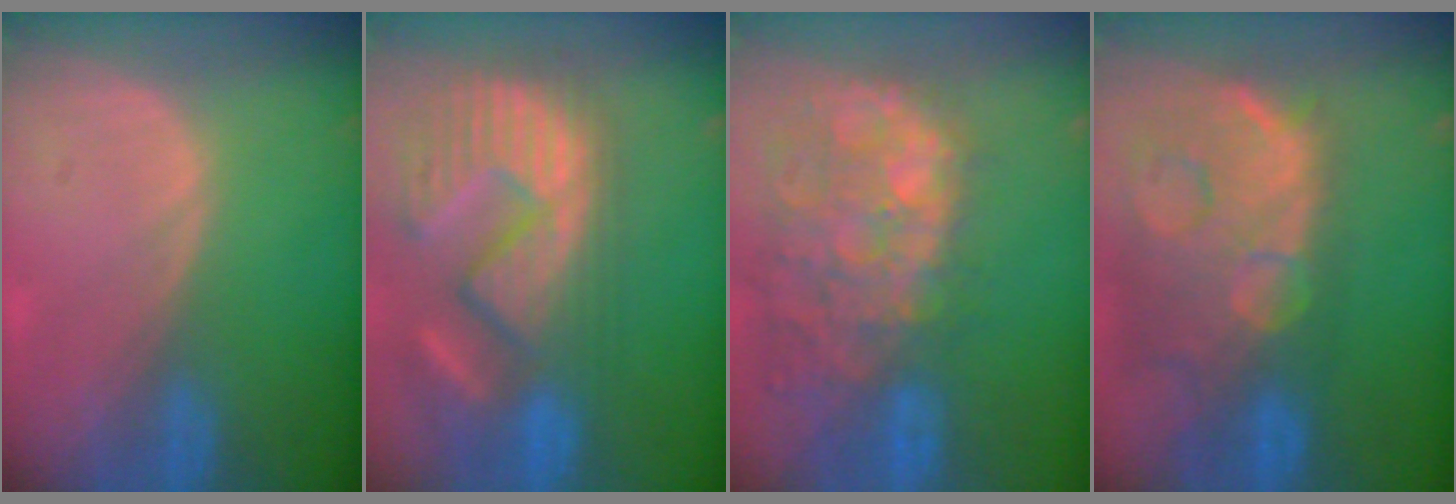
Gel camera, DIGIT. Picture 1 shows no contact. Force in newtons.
{"total": 14.6, "press": 12.4, "slide": 7.8}
{"total": 14.1, "press": 11.6, "slide": 8.1}
{"total": 14.7, "press": 11.9, "slide": 8.6}